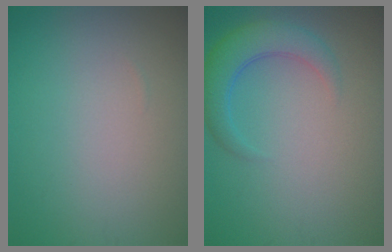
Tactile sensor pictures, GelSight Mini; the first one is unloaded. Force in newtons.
{"total": 3.8, "press": 3.8, "slide": 0.3}